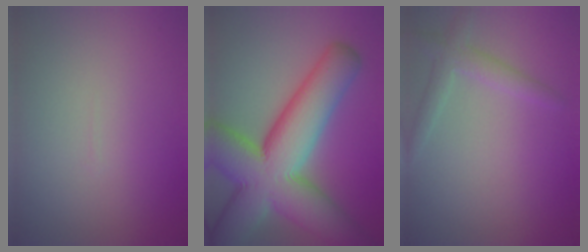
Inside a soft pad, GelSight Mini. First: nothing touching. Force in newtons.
{"total": 14.5, "press": 14.5, "slide": 0.7}
{"total": 2.2, "press": 2.2, "slide": 0.2}